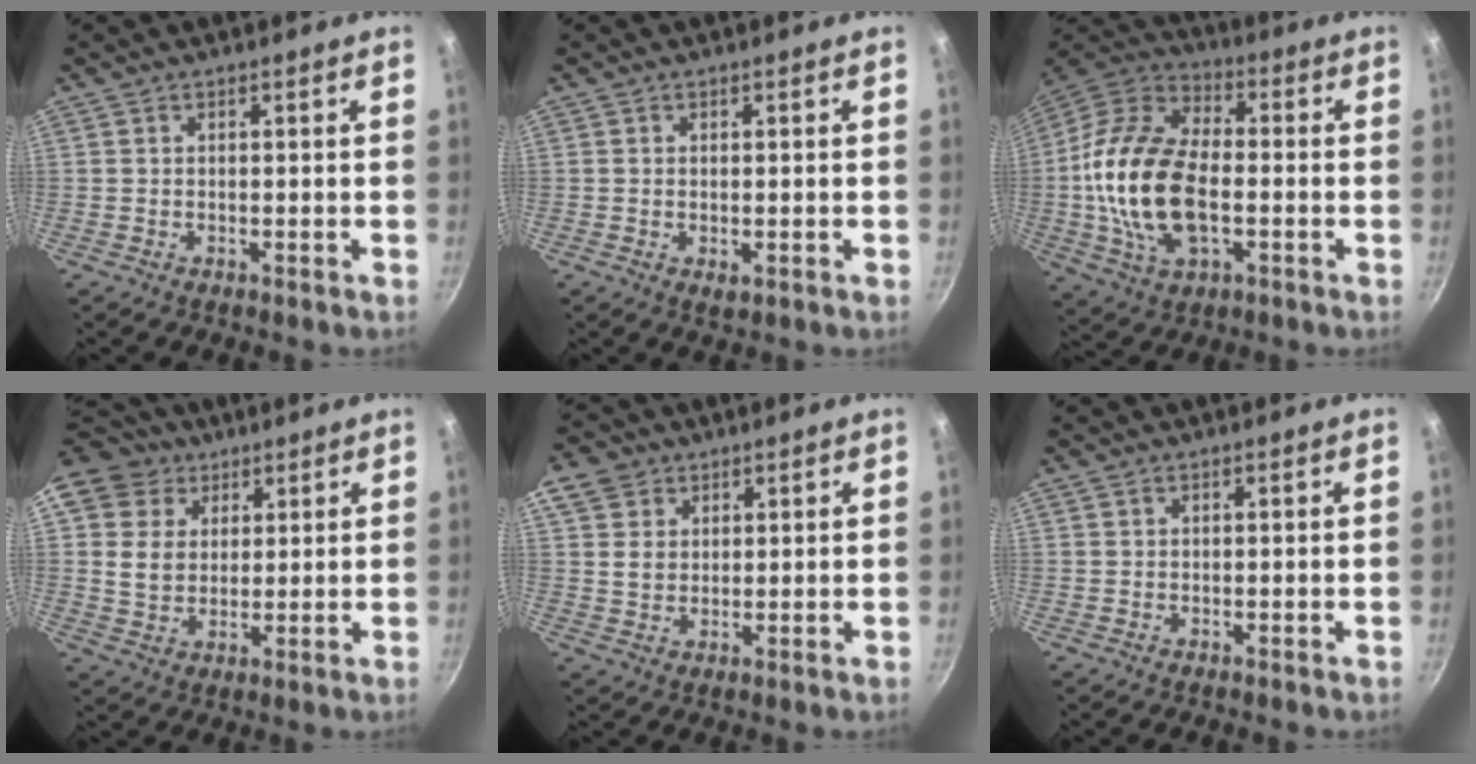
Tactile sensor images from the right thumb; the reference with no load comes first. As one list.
[{"total": 1.6, "force": [-0.1, 0.9, 1.3], "torque": [-0.020, -0.004, -0.001]}, {"total": 20.8, "force": [-2.3, 11.9, 16.9], "torque": [-0.321, 0.028, -0.052]}, {"total": 12.4, "force": [6.7, 9.7, 4.1], "torque": [-0.051, -0.012, 0.116]}, {"total": 6.7, "force": [3.1, 5.5, 2.4], "torque": [-0.012, -0.006, 0.050]}, {"total": 0.0}]